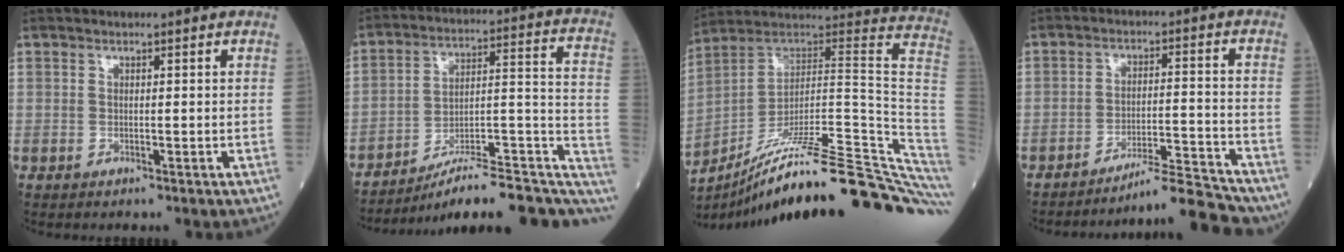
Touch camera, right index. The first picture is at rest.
{"total": 18.3, "force": [-13.1, 5.0, 11.7], "torque": [-0.105, 0.065, -0.182]}
{"total": 32.5, "force": [-25.1, 1.1, 20.5], "torque": [-0.170, 0.016, -0.362]}
{"total": 8.7, "force": [-8.5, -1.5, 0.8], "torque": [0.001, 0.019, -0.142]}